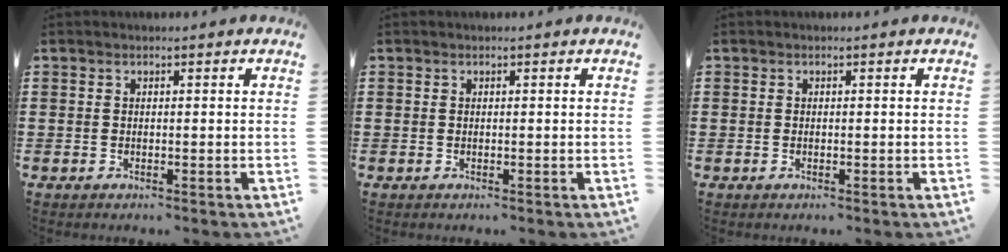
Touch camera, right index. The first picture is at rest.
{"total": 0.0}
{"total": 0.0}